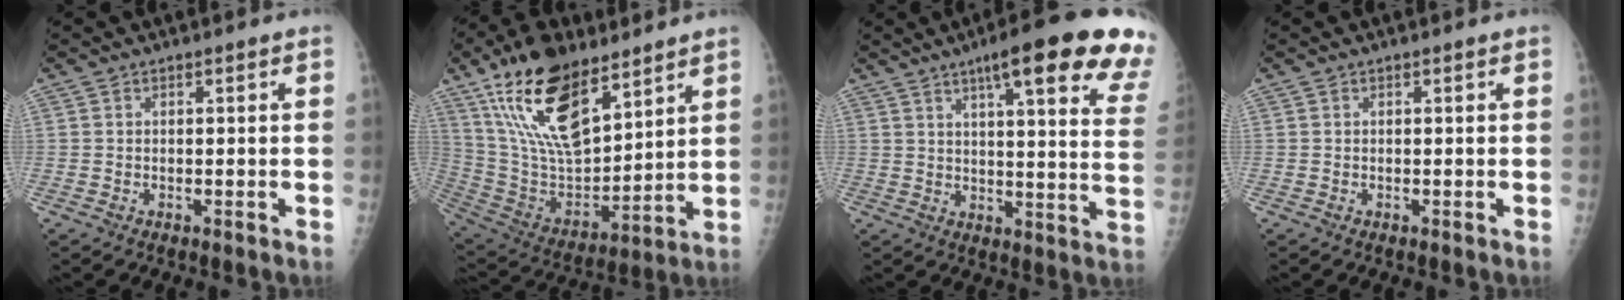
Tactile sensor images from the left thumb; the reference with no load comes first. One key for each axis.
{"total": 21.8, "fx": 13.2, "fy": 9.7, "fz": 14.4, "tx": -0.238, "ty": -0.057, "tz": 0.254}
{"total": 22.7, "fx": 14.5, "fy": 3.6, "fz": 17.1, "tx": -0.208, "ty": -0.045, "tz": 0.171}
{"total": 0.0}